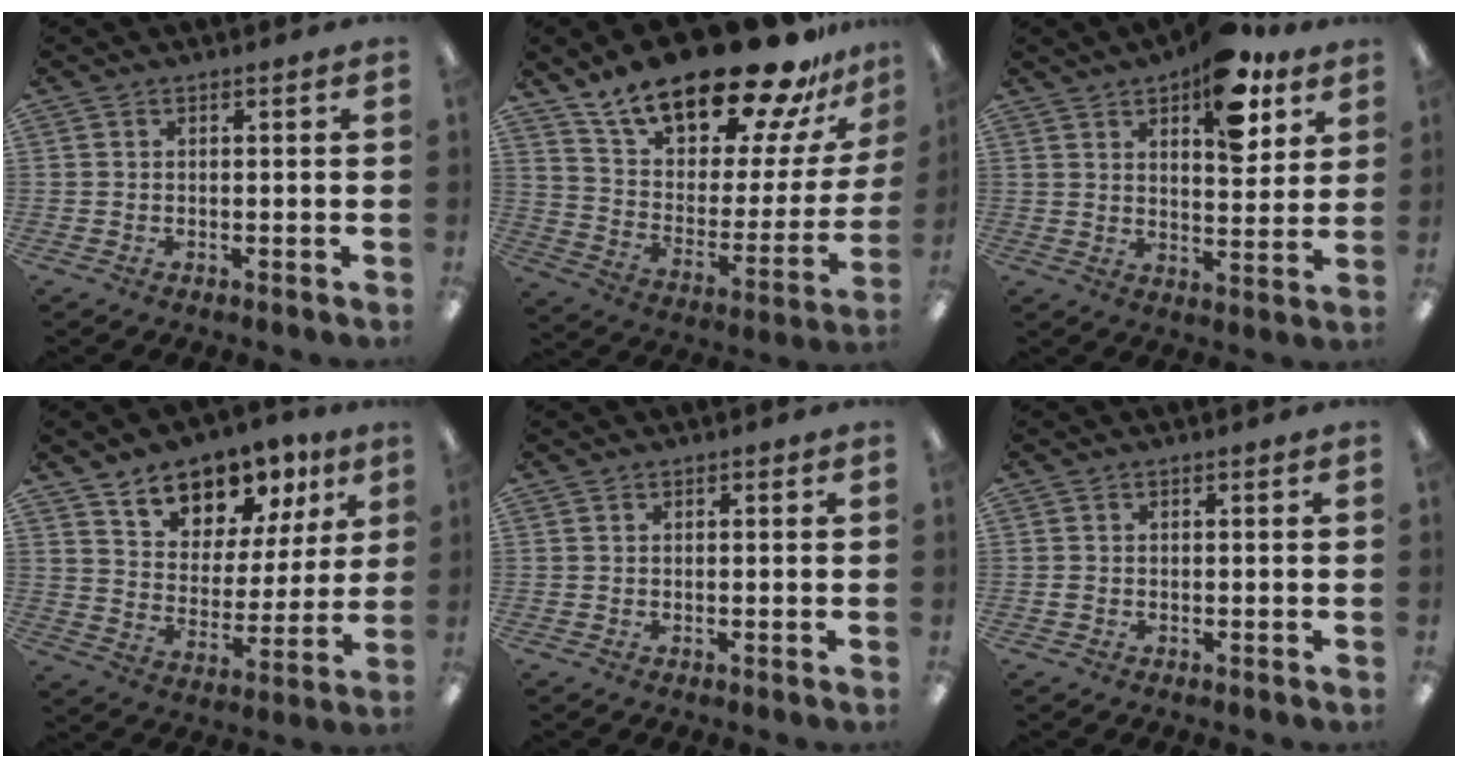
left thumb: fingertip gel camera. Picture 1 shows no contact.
{"total": 25.8, "force": [19.6, 8.6, 14.4], "torque": [-0.225, -0.139, 0.334]}
{"total": 14.2, "force": [9.0, 6.4, 9.0], "torque": [-0.115, -0.043, 0.150]}
{"total": 11.6, "force": [9.3, 6.5, 2.5], "torque": [-0.043, -0.073, 0.172]}
{"total": 0.5, "force": [0.3, 0.4, 0.2], "torque": [-0.003, 0.004, 0.005]}
{"total": 0.6, "force": [-0.2, 0.5, 0.3], "torque": [-0.005, 0.003, -0.005]}